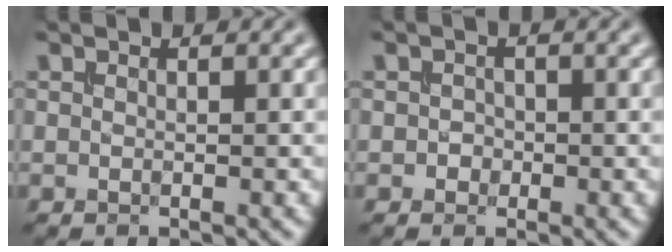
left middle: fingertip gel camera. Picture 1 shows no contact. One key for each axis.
{"total": 0.9, "fx": -0.3, "fy": 0.8, "fz": 0.2, "tx": -0.001, "ty": 0.000, "tz": -0.009}